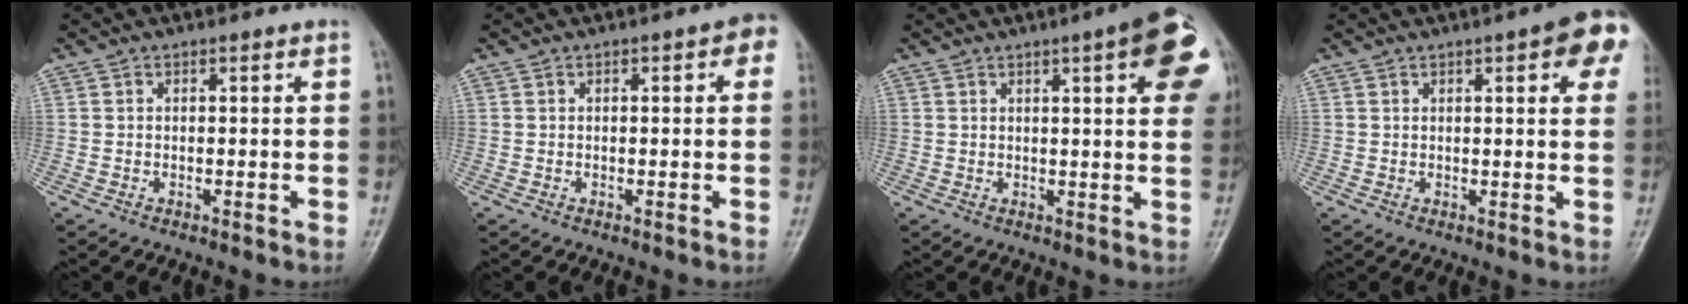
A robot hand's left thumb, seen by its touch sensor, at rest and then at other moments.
{"total": 3.6, "force": [1.0, 1.4, 3.2], "torque": [-0.029, 0.009, 0.003]}
{"total": 13.1, "force": [4.6, 2.7, 12.0], "torque": [-0.127, -0.006, 0.045]}
{"total": 9.7, "force": [4.1, 2.5, 8.5], "torque": [-0.077, -0.004, 0.038]}